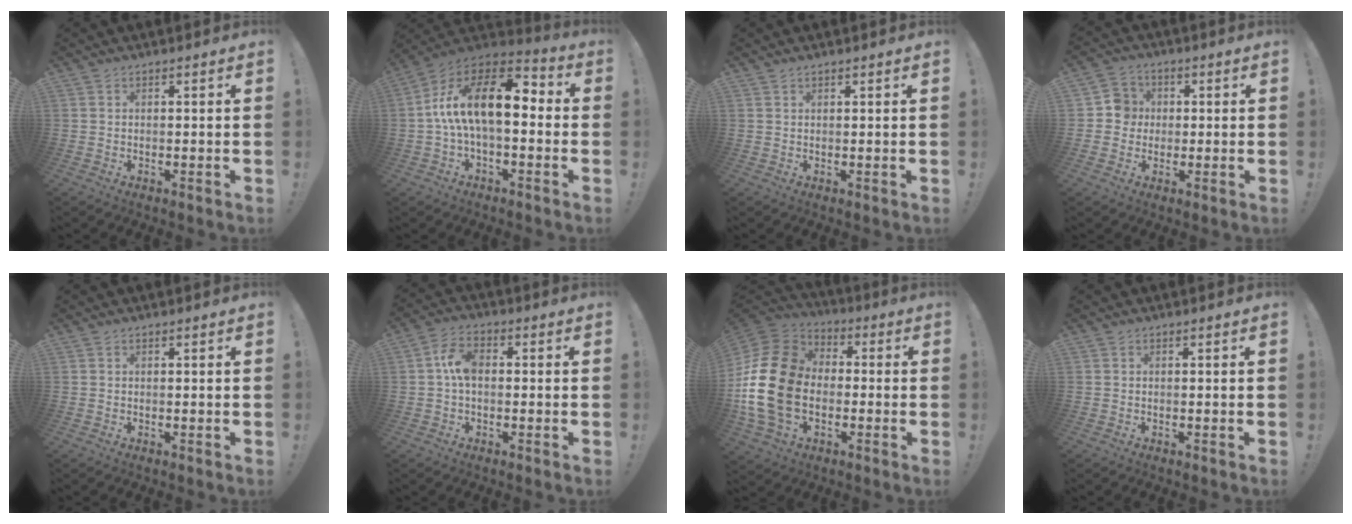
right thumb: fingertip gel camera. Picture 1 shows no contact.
{"total": 18.5, "force": [2.1, 8.4, 16.3], "torque": [-0.302, 0.003, 0.036]}
{"total": 0.5, "force": [0.0, -0.5, 0.0], "torque": [-0.001, 0.003, 0.001]}
{"total": 6.4, "force": [-0.2, 6.2, 1.5], "torque": [-0.017, 0.008, -0.002]}
{"total": 0.0}
{"total": 7.1, "force": [0.3, 4.3, 5.7], "torque": [-0.100, 0.014, 0.008]}
{"total": 22.3, "force": [-2.2, 16.3, 15.1], "torque": [-0.287, 0.027, -0.028]}
{"total": 0.0}